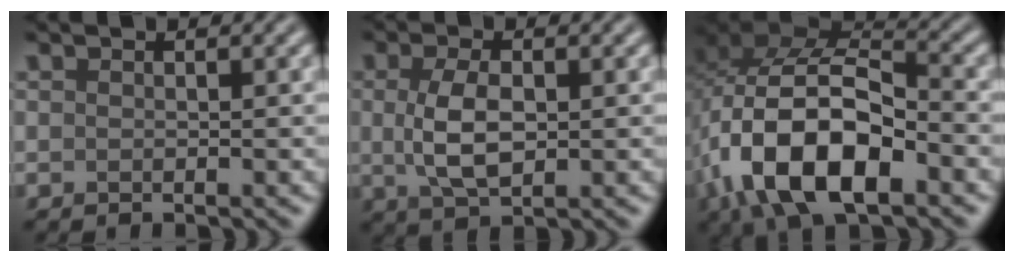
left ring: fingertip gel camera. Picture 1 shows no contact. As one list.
[{"total": 4.3, "force": [0.2, 2.2, 3.7], "torque": [-0.082, 0.000, 0.005]}, {"total": 13.6, "force": [-4.9, 7.1, 10.5], "torque": [-0.195, -0.001, -0.097]}]